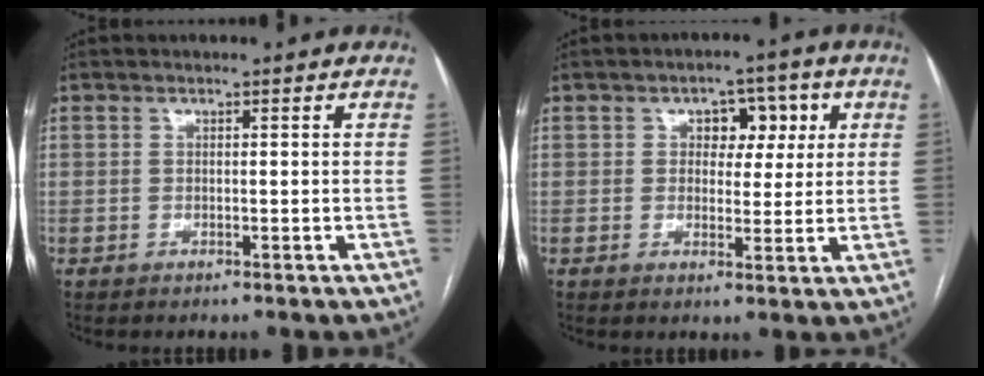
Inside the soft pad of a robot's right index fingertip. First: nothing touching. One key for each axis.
{"total": 5.9, "fx": 1.9, "fy": 3.8, "fz": 4.1, "tx": -0.044, "ty": 0.018, "tz": 0.027}